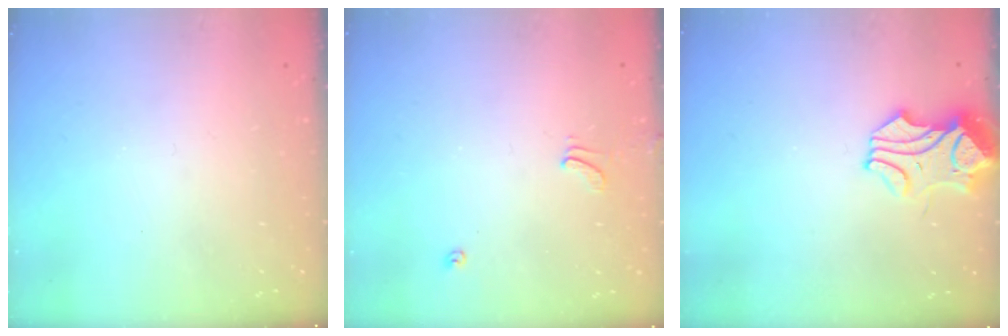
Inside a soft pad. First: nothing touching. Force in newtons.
{"total": 2.0, "press": 1.9, "slide": 0.4}
{"total": 1.1, "press": 0.7, "slide": 0.9}